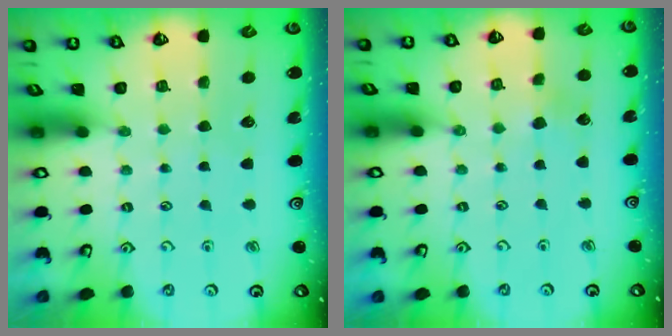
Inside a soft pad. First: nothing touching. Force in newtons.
{"total": 2.5, "press": 2.5, "slide": 0.2}